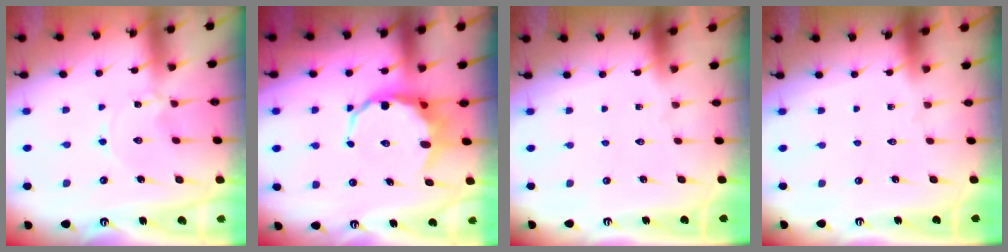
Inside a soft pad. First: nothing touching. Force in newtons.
{"total": 9.3, "press": 9.0, "slide": 2.4}
{"total": 0.0}
{"total": 0.0}